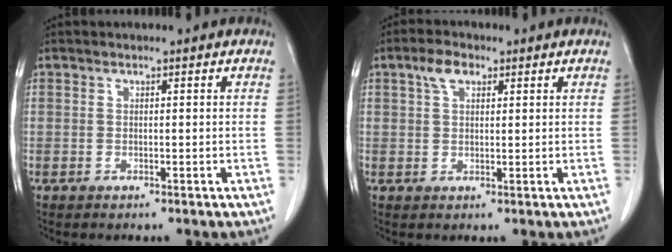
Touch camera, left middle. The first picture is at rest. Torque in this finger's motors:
{"motor_torque": [1.03, -0.50, -0.04, 0.01]}